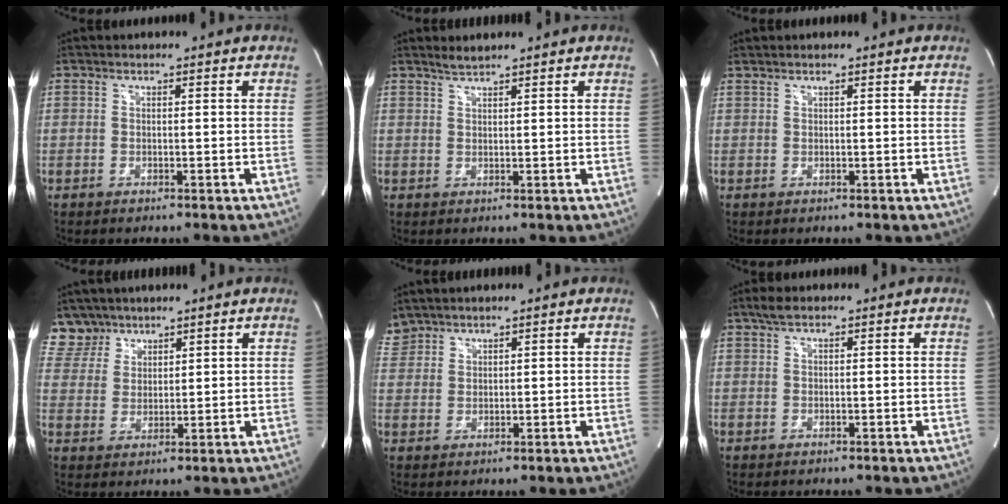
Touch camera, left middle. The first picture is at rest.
{"total": 1.5, "force": [1.5, -0.2, 0.4], "torque": [-0.009, 0.003, 0.033]}
{"total": 0.6, "force": [0.6, -0.1, 0.0], "torque": [-0.005, 0.004, 0.017]}
{"total": 5.9, "force": [5.1, 3.0, -0.3], "torque": [0.007, 0.006, 0.111]}
{"total": 3.9, "force": [3.6, 1.4, 0.0], "torque": [-0.010, 0.018, 0.081]}
{"total": 1.9, "force": [1.4, 0.5, 1.1], "torque": [-0.029, 0.013, 0.028]}